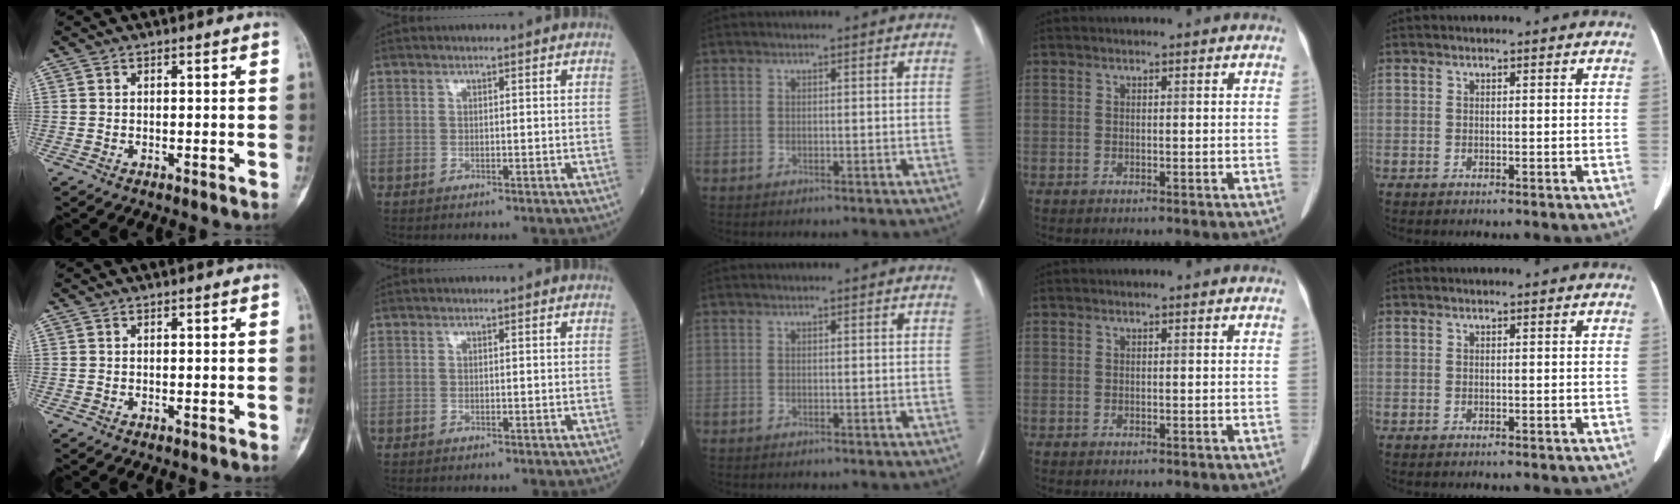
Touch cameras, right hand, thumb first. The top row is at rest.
{}